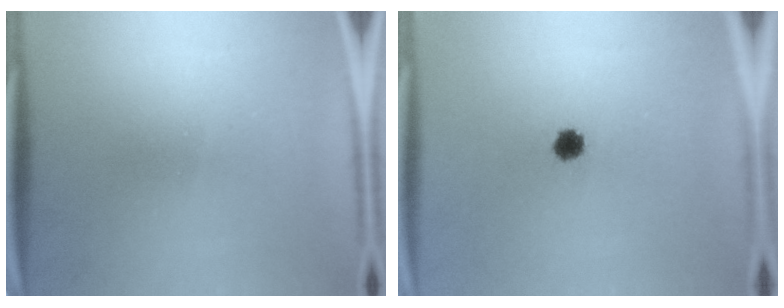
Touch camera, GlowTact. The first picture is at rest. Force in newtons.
{"total": 3.0}